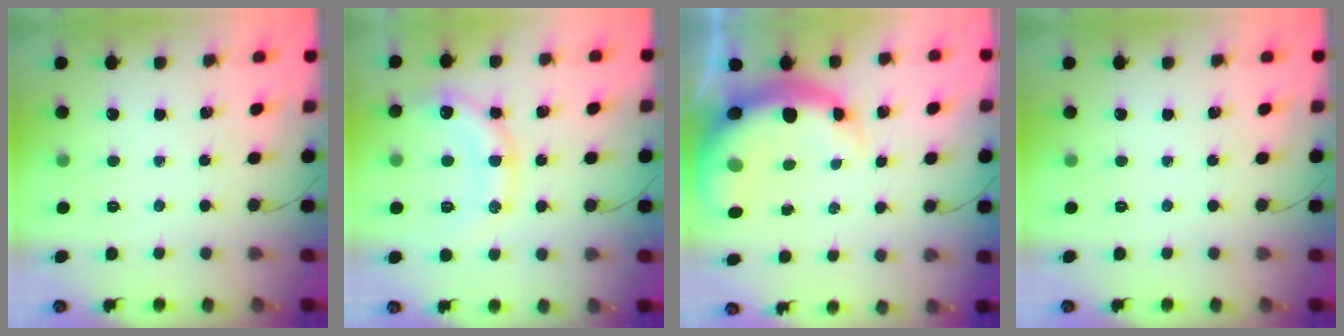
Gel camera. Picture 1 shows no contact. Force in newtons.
{"total": 14.2, "press": 14.1, "slide": 1.9}
{"total": 10.9, "press": 10.5, "slide": 3.0}
{"total": 0.0}